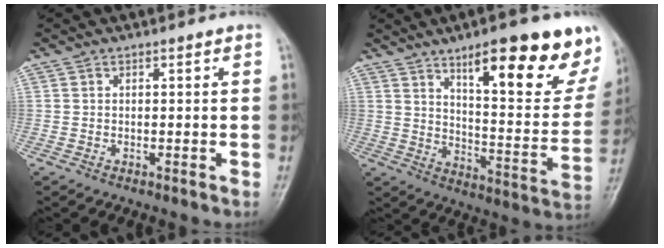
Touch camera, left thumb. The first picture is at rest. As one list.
[{"total": 22.8, "force": [13.7, 6.3, 17.1], "torque": [-0.193, -0.058, 0.202]}]